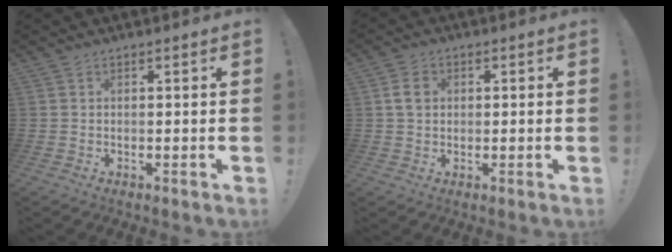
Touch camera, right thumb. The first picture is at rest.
{"total": 4.4, "force": [0.7, 3.4, 2.7], "torque": [-0.037, 0.003, 0.014]}